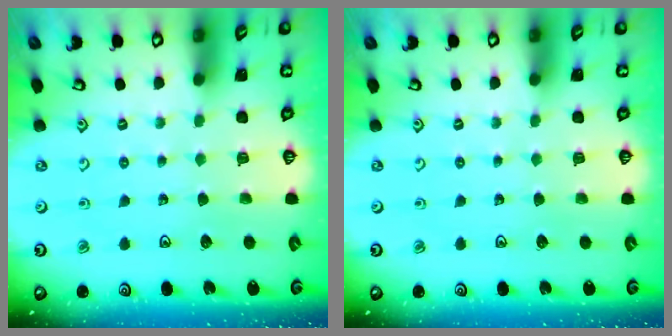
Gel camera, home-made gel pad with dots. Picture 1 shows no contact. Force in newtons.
{"total": 0.0}